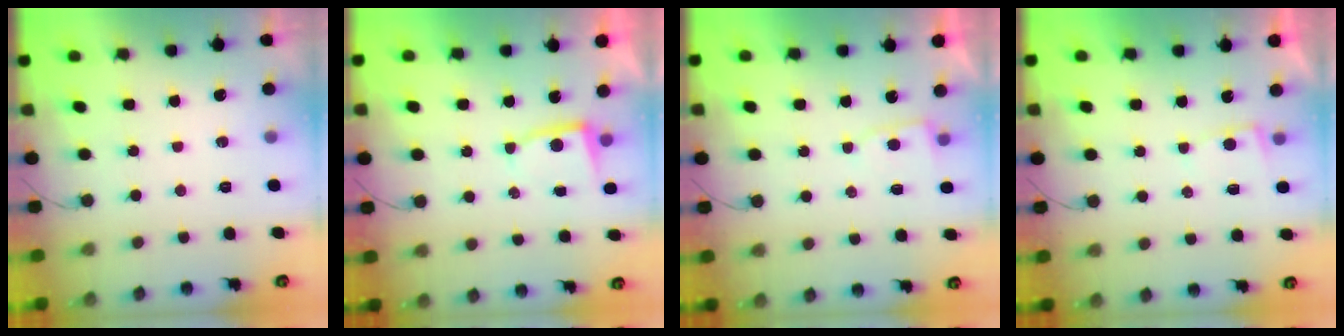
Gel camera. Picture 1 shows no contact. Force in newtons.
{"total": 3.0, "press": 3.0, "slide": 0.4}
{"total": 2.8, "press": 2.8, "slide": 0.4}
{"total": 2.2, "press": 2.2, "slide": 0.3}